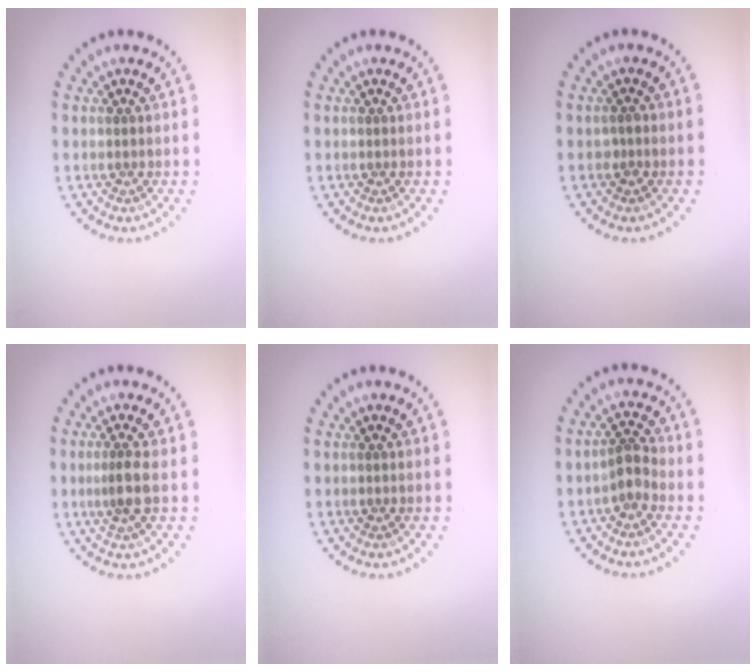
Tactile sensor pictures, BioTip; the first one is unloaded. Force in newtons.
{"total": 0.0}
{"total": 0.6, "press": 0.6, "slide": 0.2}
{"total": 2.0, "press": 1.6, "slide": 1.2}
{"total": 0.0}
{"total": 1.8, "press": 1.5, "slide": 1.1}